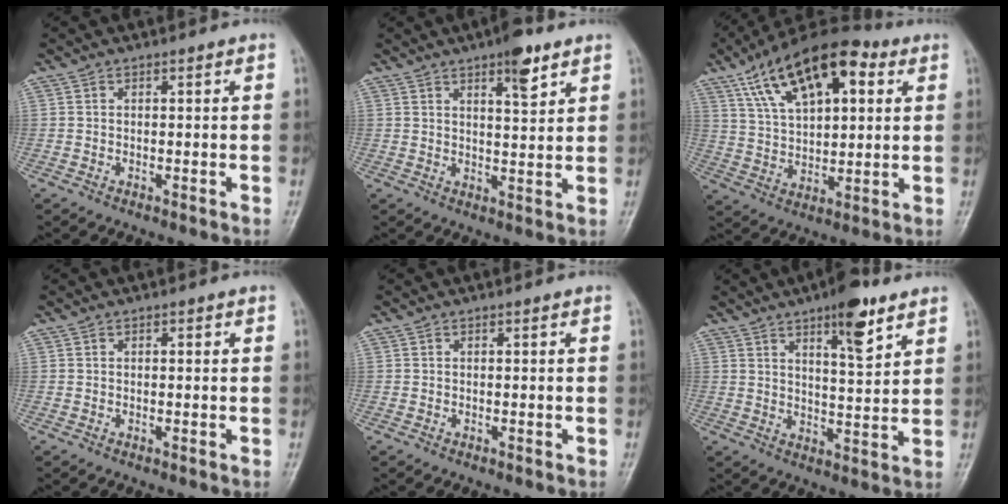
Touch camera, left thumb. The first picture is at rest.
{"total": 6.4, "force": [4.0, 1.8, 4.6], "torque": [-0.057, -0.022, 0.057]}
{"total": 19.6, "force": [8.6, 9.5, 14.8], "torque": [-0.220, -0.004, 0.146]}
{"total": 0.5, "force": [0.2, 0.3, 0.4], "torque": [-0.003, 0.001, 0.002]}
{"total": 0.0}
{"total": 9.6, "force": [5.8, 2.8, 7.1], "torque": [-0.093, -0.035, 0.089]}